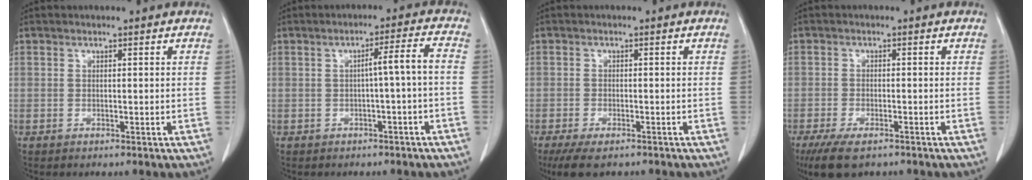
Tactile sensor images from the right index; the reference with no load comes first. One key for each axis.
{"total": 4.4, "fx": -0.9, "fy": -0.1, "fz": 4.3, "tx": -0.066, "ty": 0.015, "tz": -0.009}
{"total": 6.9, "fx": -5.1, "fy": 2.4, "fz": 4.0, "tx": -0.065, "ty": -0.012, "tz": -0.081}
{"total": 7.2, "fx": -5.0, "fy": 2.6, "fz": 4.5, "tx": -0.080, "ty": -0.013, "tz": -0.083}